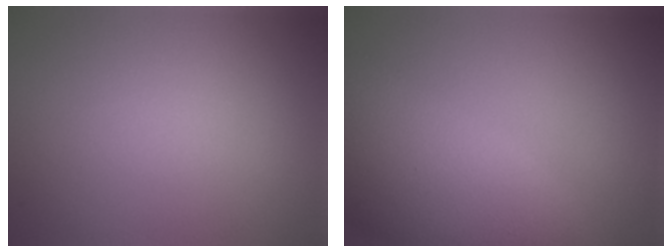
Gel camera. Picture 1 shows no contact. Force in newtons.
{"total": 9.8, "press": 9.8, "slide": 0.4}